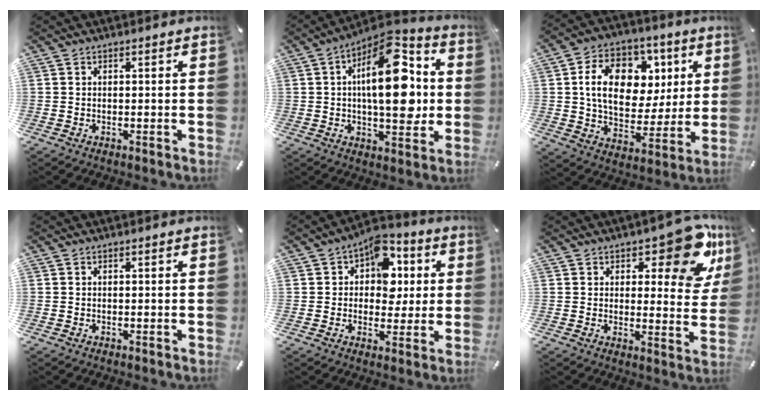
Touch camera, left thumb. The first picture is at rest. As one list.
[{"total": 20.0, "force": [3.2, 9.2, 17.5], "torque": [-0.271, -0.014, 0.050]}, {"total": 16.7, "force": [4.7, 12.3, 10.2], "torque": [-0.157, 0.005, 0.090]}, {"total": 0.0}, {"total": 11.3, "force": [3.6, 8.6, 6.4], "torque": [-0.080, -0.023, 0.064]}, {"total": 13.1, "force": [8.8, 5.5, 8.0], "torque": [-0.079, -0.065, 0.147]}]